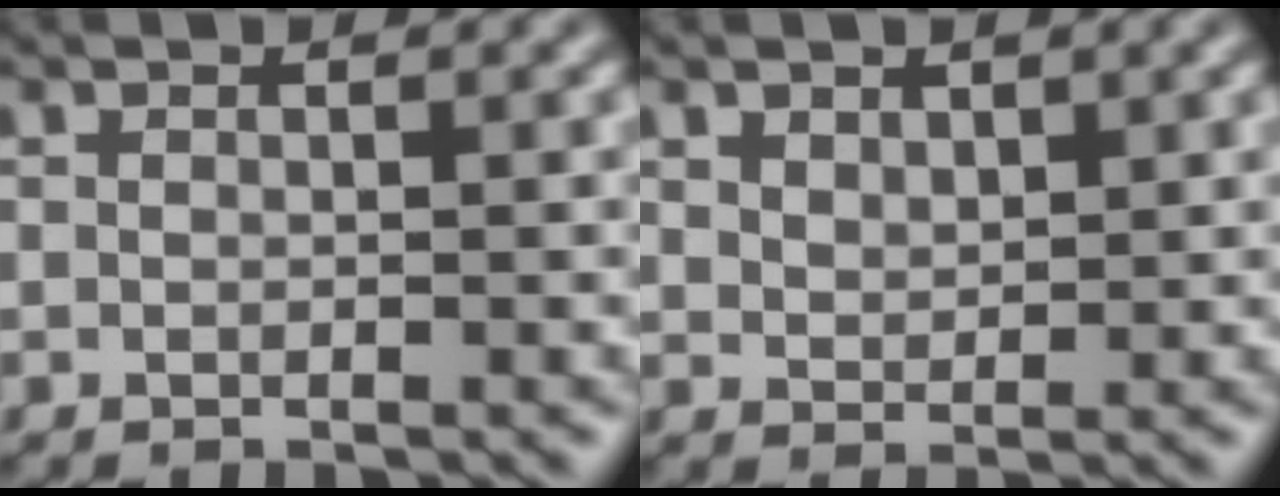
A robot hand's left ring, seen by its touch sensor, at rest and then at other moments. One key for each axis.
{"total": 1.7, "fx": 1.2, "fy": 1.1, "fz": 0.6, "tx": -0.016, "ty": -0.004, "tz": 0.022}